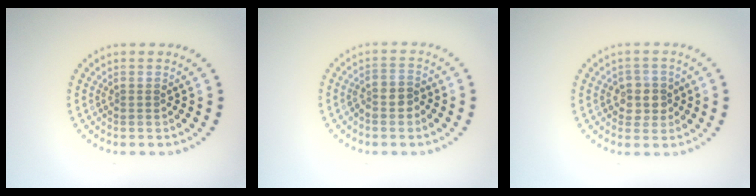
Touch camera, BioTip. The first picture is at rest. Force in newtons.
{"total": 2.1, "press": 1.8, "slide": 1.1}
{"total": 2.5, "press": 2.3, "slide": 0.9}